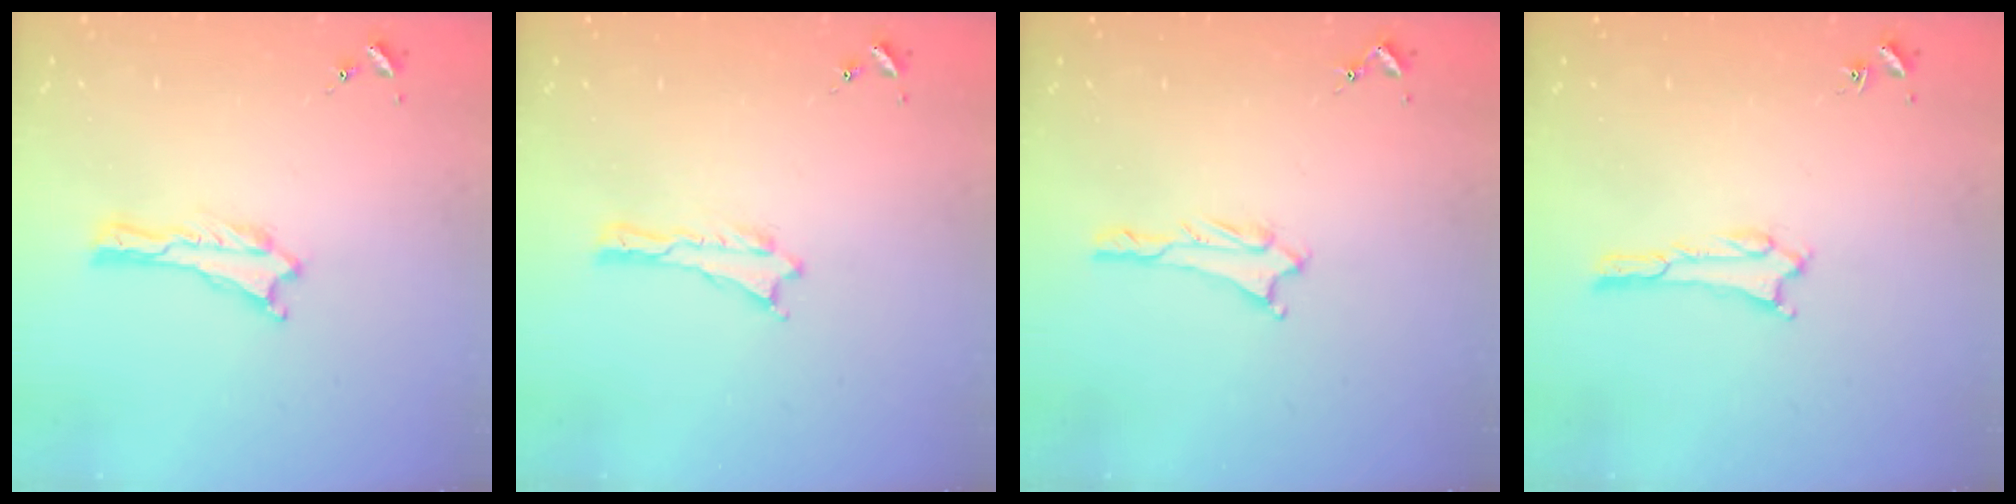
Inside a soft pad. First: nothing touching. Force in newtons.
{"total": 0.0}
{"total": 0.8, "press": 0.8, "slide": 0.1}
{"total": 1.6, "press": 1.6, "slide": 0.1}